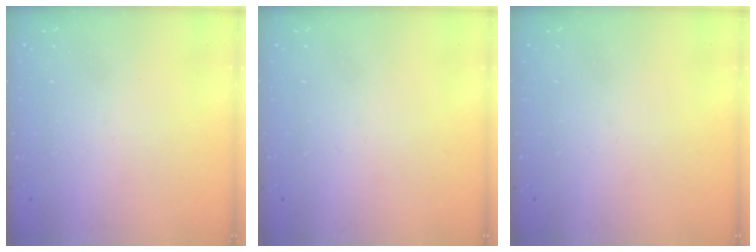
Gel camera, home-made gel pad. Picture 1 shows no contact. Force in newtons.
{"total": 0.0}
{"total": 0.0}